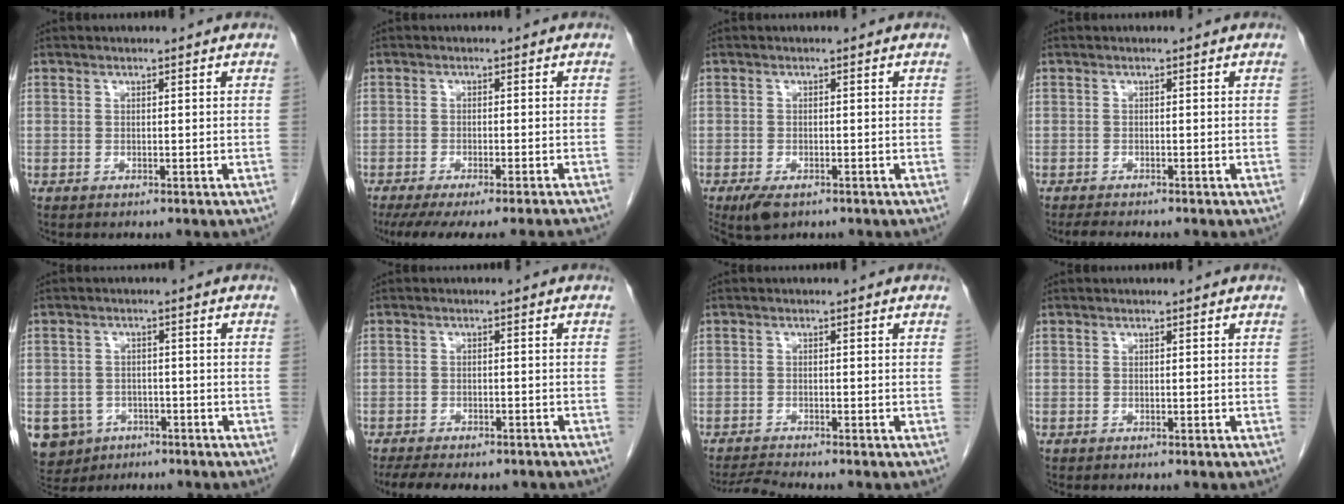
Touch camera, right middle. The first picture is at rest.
{"total": 13.9, "force": [-12.6, 0.3, 6.0], "torque": [-0.077, -0.029, -0.164]}
{"total": 3.7, "force": [-2.2, 1.6, 2.4], "torque": [-0.048, -0.007, -0.033]}
{"total": 2.2, "force": [-2.0, 0.0, 0.9], "torque": [-0.022, -0.009, -0.031]}
{"total": 7.6, "force": [-4.2, 6.1, 1.4], "torque": [-0.037, 0.004, -0.060]}
{"total": 11.5, "force": [-9.4, 4.0, 5.3], "torque": [-0.094, -0.002, -0.118]}
{"total": 2.5, "force": [-2.2, -1.1, 0.2], "torque": [-0.017, -0.019, -0.042]}
{"total": 0.0}